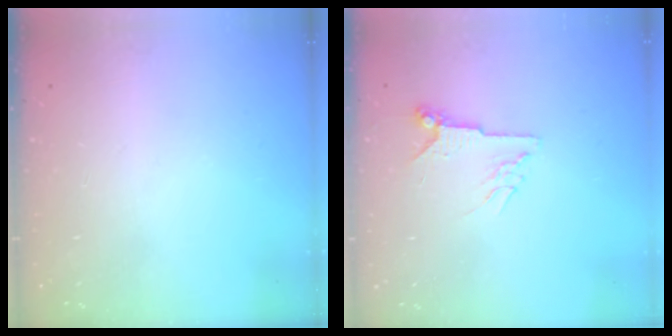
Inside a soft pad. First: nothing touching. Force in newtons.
{"total": 5.1, "press": 5.1, "slide": 0.8}